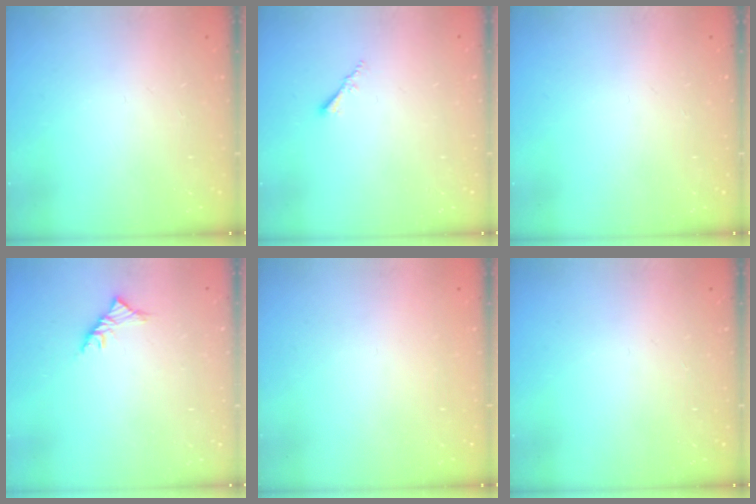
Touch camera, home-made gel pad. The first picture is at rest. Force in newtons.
{"total": 1.5, "press": 1.5, "slide": 0.4}
{"total": 0.0}
{"total": 3.5, "press": 3.4, "slide": 1.0}
{"total": 1.6, "press": 1.6, "slide": 0.2}
{"total": 0.0}